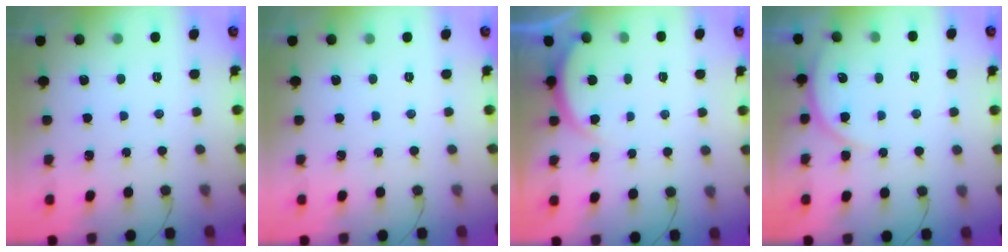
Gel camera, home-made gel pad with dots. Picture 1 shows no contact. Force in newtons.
{"total": 0.0}
{"total": 3.0, "press": 2.9, "slide": 0.5}
{"total": 5.8, "press": 5.8, "slide": 0.7}